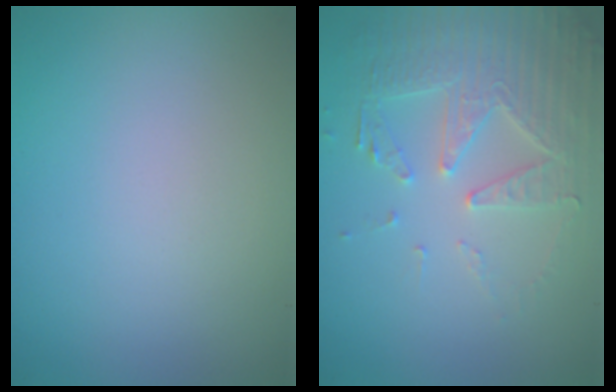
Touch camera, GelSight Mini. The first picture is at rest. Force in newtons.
{"total": 5.0, "press": 3.9, "slide": 3.2}